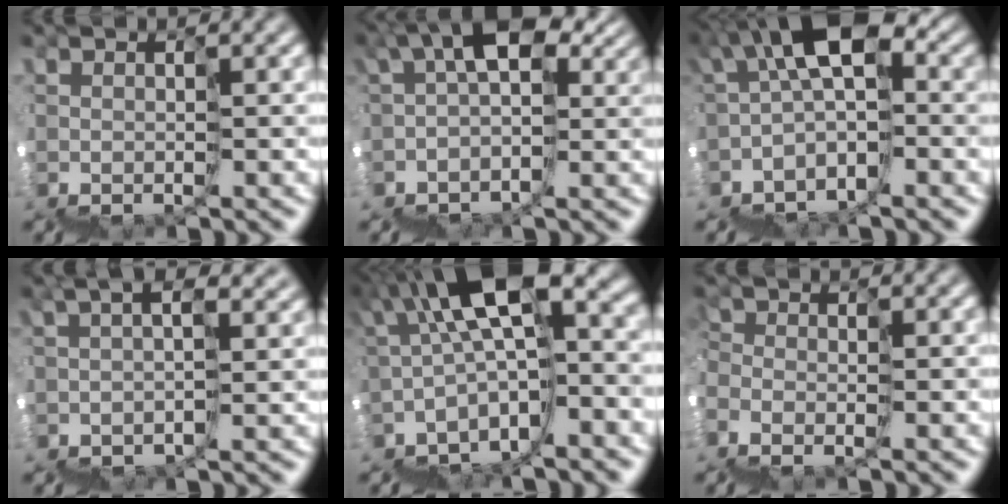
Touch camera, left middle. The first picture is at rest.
{"total": 5.5, "force": [2.7, 2.7, 3.9], "torque": [-0.059, 0.012, 0.040]}
{"total": 4.7, "force": [0.0, 2.3, 4.1], "torque": [-0.076, 0.033, -0.016]}
{"total": 3.1, "force": [1.8, 0.7, 2.4], "torque": [-0.042, 0.005, 0.034]}
{"total": 8.0, "force": [1.8, 1.9, 7.6], "torque": [-0.131, 0.044, 0.027]}
{"total": 1.5, "force": [-0.5, -1.0, -1.0], "torque": [0.020, 0.017, -0.023]}